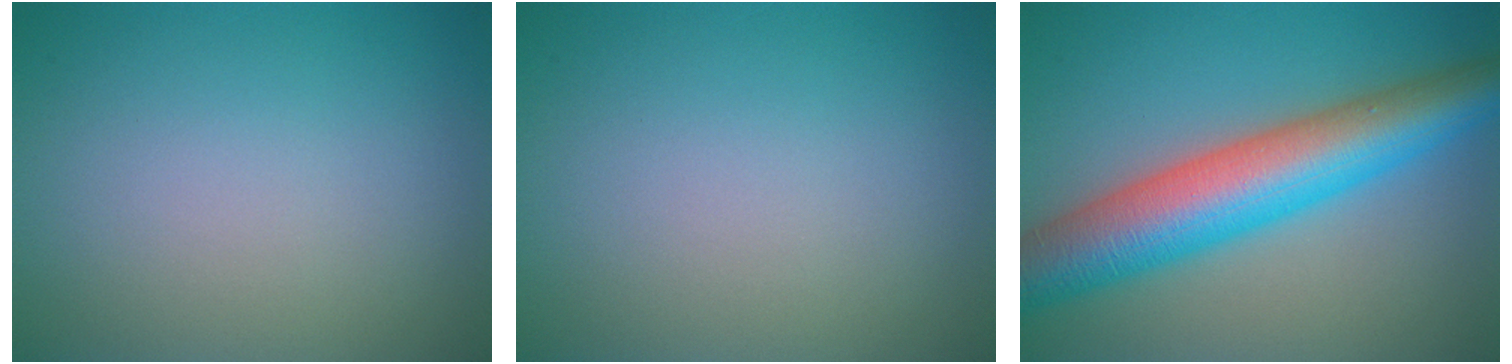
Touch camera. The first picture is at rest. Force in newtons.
{"total": 0.0}
{"total": 10.2, "press": 10.2, "slide": 0.3}